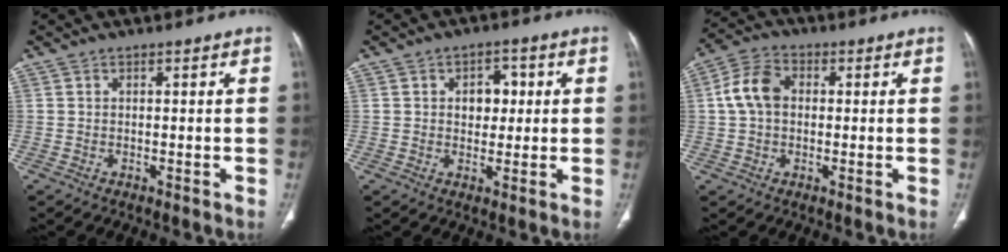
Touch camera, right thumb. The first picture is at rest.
{"total": 5.4, "force": [0.9, 3.9, 3.6], "torque": [-0.021, 0.003, 0.012]}
{"total": 7.9, "force": [0.7, 5.7, 5.4], "torque": [-0.102, 0.022, 0.007]}